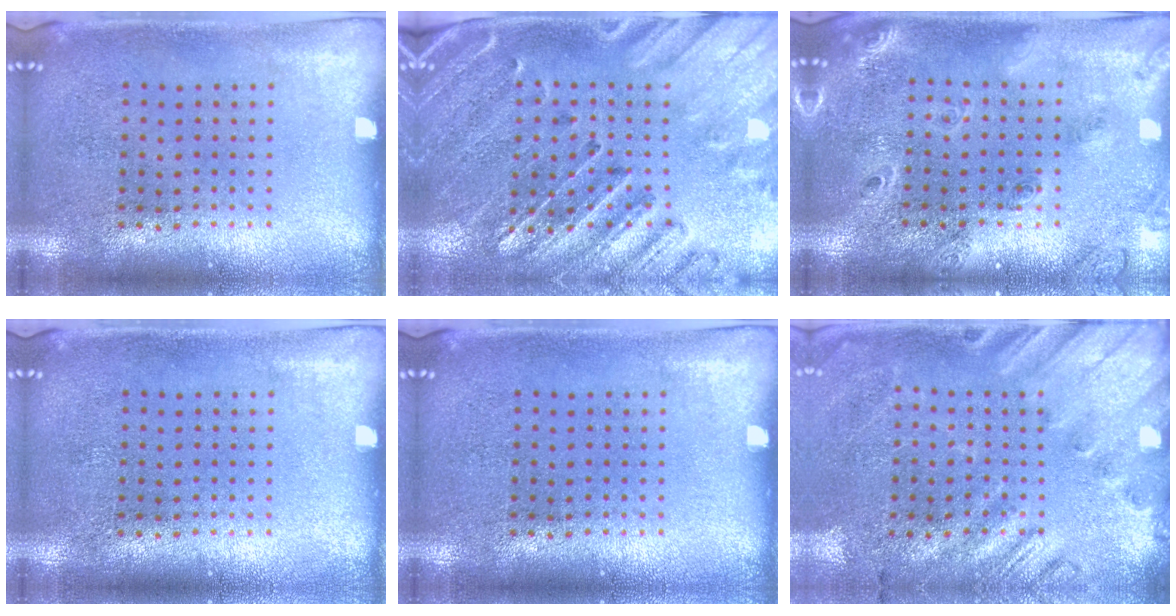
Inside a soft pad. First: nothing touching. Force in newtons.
{"total": 2.9, "press": 2.7, "slide": 0.9}
{"total": 1.9, "press": 1.7, "slide": 0.8}
{"total": 0.0}
{"total": 0.0}
{"total": 2.6, "press": 1.9, "slide": 1.7}